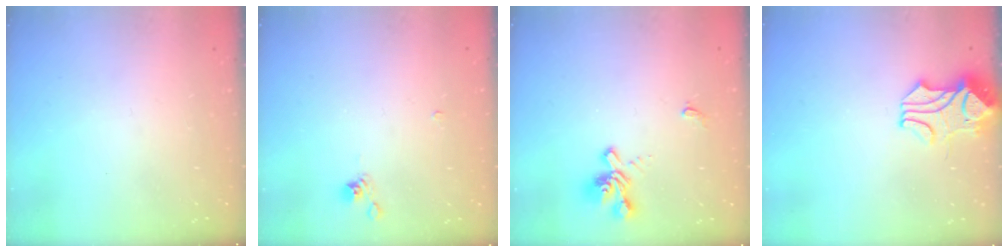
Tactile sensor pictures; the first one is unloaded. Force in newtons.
{"total": 2.7, "press": 2.7, "slide": 0.6}
{"total": 1.8, "press": 1.4, "slide": 1.2}
{"total": 2.2, "press": 2.0, "slide": 1.0}